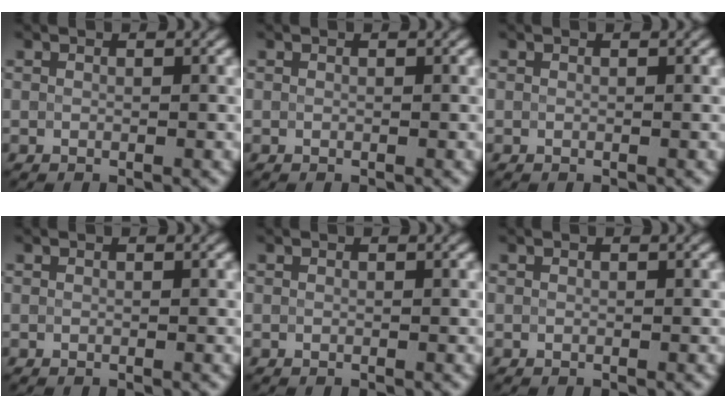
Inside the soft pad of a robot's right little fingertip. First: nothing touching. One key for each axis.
{"total": 0.0}
{"total": 0.0}
{"total": 0.0}
{"total": 0.0}
{"total": 0.0}